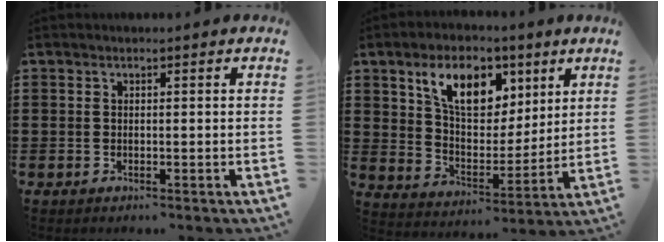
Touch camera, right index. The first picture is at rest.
{"total": 9.8, "force": [5.4, 5.8, 5.7], "torque": [-0.121, -0.003, 0.092]}